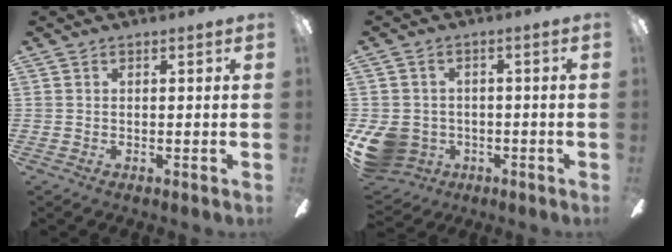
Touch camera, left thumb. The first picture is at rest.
{"total": 9.1, "force": [-3.1, 7.7, 3.6], "torque": [-0.089, 0.015, -0.056]}